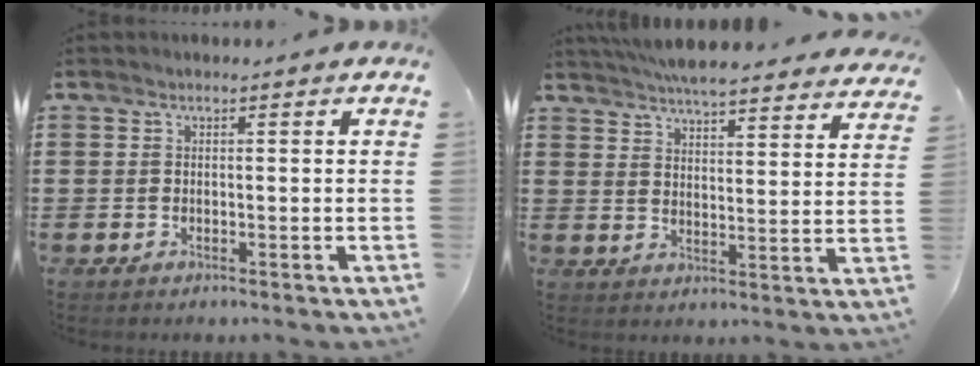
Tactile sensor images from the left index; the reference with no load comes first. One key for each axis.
{"total": 5.7, "fx": 5.5, "fy": 0.2, "fz": 1.4, "tx": -0.049, "ty": -0.029, "tz": 0.099}